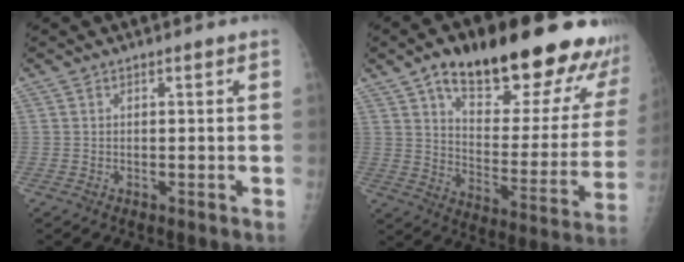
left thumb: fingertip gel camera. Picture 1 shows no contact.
{"total": 30.2, "force": [20.7, 10.5, 19.2], "torque": [-0.239, -0.067, 0.295]}